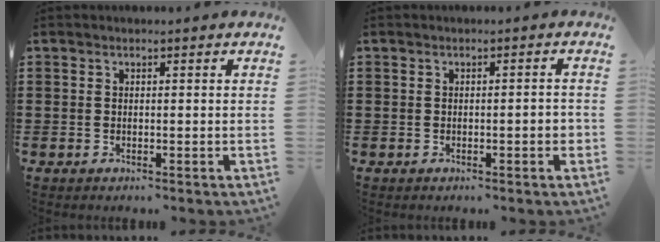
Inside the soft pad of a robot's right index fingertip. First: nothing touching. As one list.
[{"total": 1.7, "force": [-0.6, 0.4, 1.6], "torque": [-0.026, 0.001, -0.010]}]